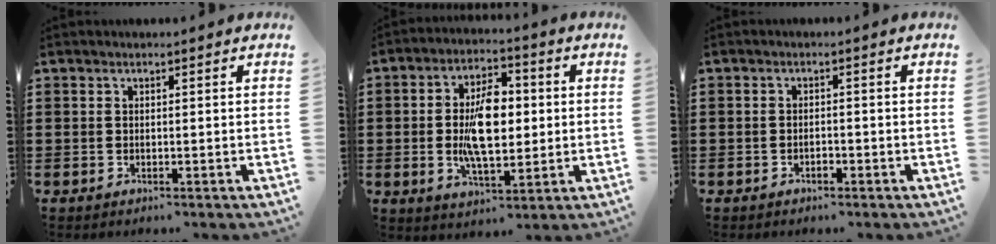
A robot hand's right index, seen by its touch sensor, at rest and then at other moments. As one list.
[{"total": 9.8, "force": [-0.1, 4.9, 8.4], "torque": [-0.160, 0.002, -0.009]}, {"total": 1.1, "force": [-0.7, 0.5, 0.6], "torque": [-0.016, -0.004, -0.013]}]